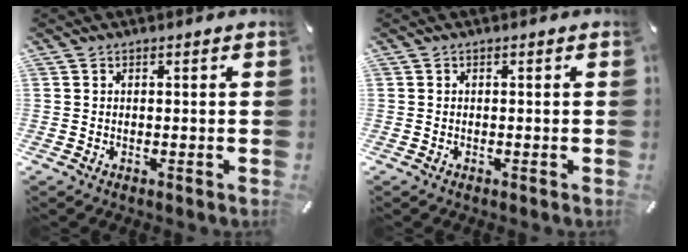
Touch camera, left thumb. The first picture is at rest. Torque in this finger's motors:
{"motor_torque": [0.00, 0.01, -0.06, 0.00, -0.02]}